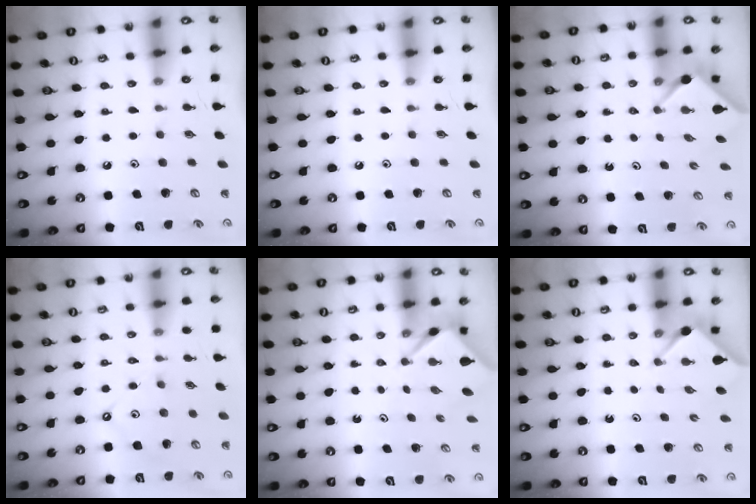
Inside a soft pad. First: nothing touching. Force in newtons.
{"total": 0.0}
{"total": 2.4, "press": 2.4, "slide": 0.3}
{"total": 5.8, "press": 5.7, "slide": 0.6}
{"total": 2.6, "press": 2.6, "slide": 0.2}
{"total": 2.9, "press": 2.9, "slide": 0.4}